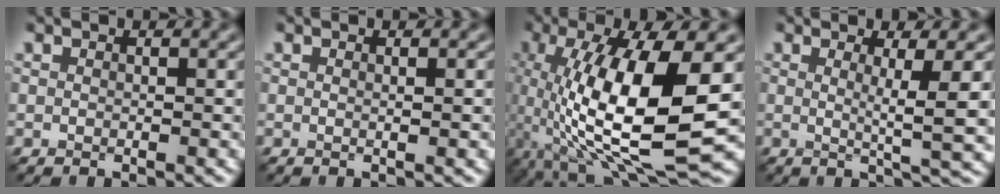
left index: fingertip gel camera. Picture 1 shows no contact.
{"total": 1.6, "force": [0.1, 0.6, 1.5], "torque": [-0.013, 0.002, -0.005]}
{"total": 12.7, "force": [-0.7, 4.3, 11.9], "torque": [-0.218, -0.014, -0.009]}
{"total": 5.7, "force": [0.6, 0.9, 5.6], "torque": [-0.078, -0.006, 0.011]}